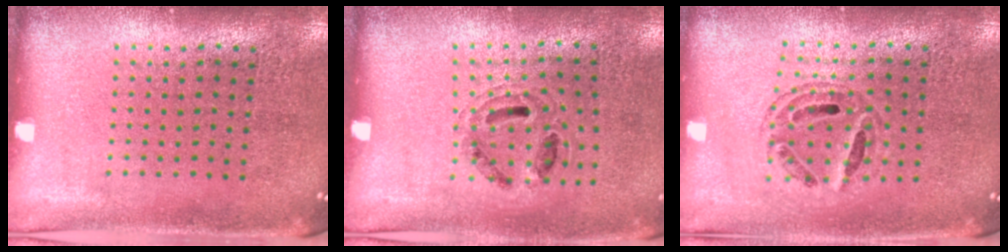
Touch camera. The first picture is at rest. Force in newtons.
{"total": 0.8, "press": 0.8, "slide": 0.3}
{"total": 0.7, "press": 0.7, "slide": 0.1}